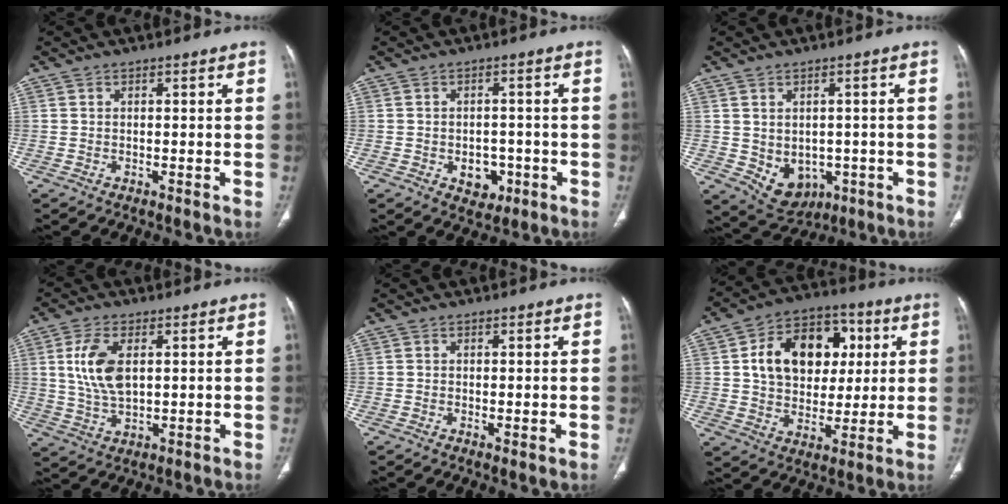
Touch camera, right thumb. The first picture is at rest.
{"total": 5.0, "force": [-1.8, 3.7, 2.9], "torque": [-0.016, 0.011, -0.016]}
{"total": 8.1, "force": [-2.0, 6.3, 4.7], "torque": [-0.050, 0.005, -0.005]}
{"total": 9.3, "force": [2.2, 4.9, 7.6], "torque": [-0.156, -0.008, 0.047]}
{"total": 0.9, "force": [0.0, 0.3, 0.8], "torque": [-0.018, -0.006, -0.001]}
{"total": 17.6, "force": [4.0, 12.8, 11.4], "torque": [-0.144, 0.009, 0.065]}